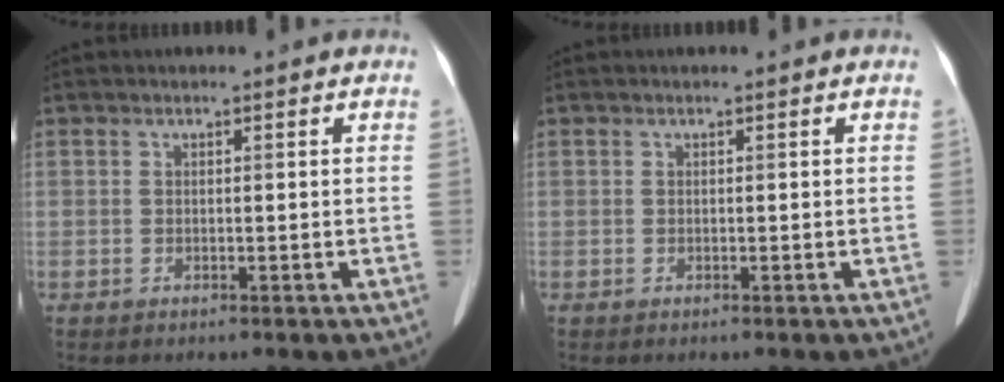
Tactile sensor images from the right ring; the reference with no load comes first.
{"total": 0.0}